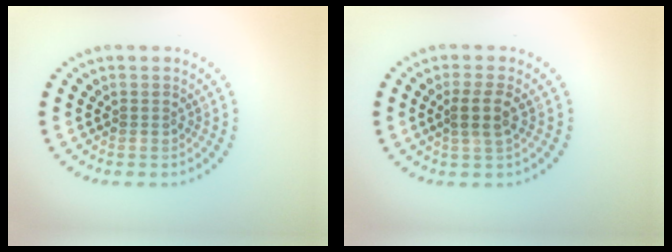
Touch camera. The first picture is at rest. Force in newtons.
{"total": 2.2, "press": 1.9, "slide": 1.1}